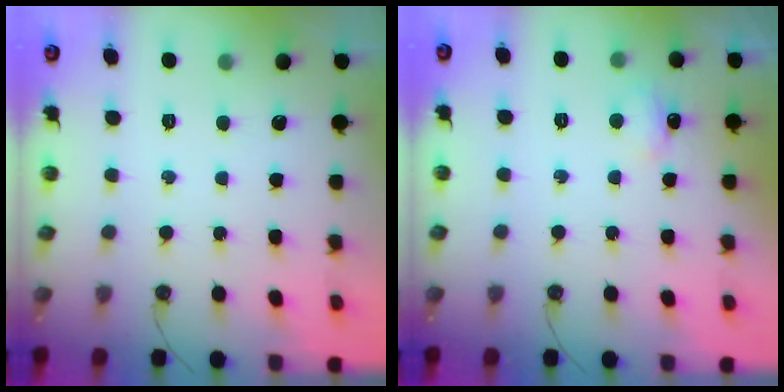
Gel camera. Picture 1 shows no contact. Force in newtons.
{"total": 5.2, "press": 5.1, "slide": 0.9}